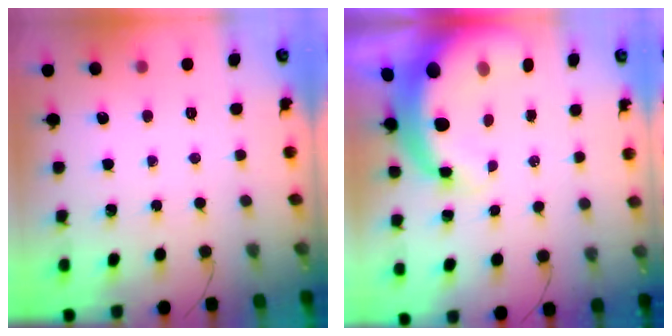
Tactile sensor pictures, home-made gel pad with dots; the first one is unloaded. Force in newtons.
{"total": 11.8, "press": 11.6, "slide": 2.4}